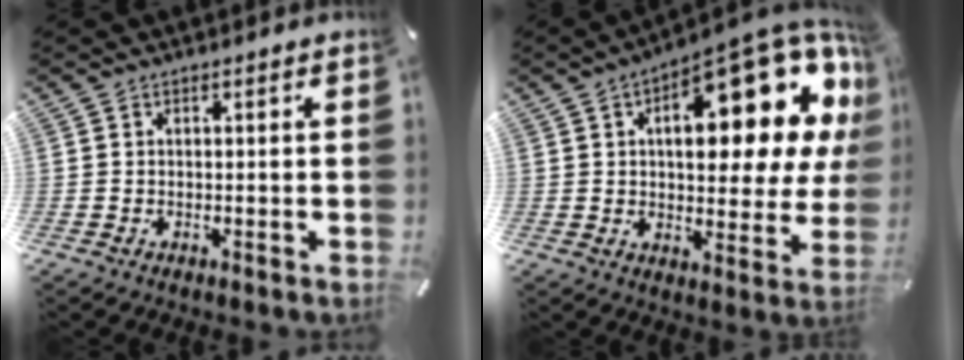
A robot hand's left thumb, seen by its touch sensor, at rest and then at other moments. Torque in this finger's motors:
{"motor_torque": [2.51, 2.50, 1.57, -1.20, 0.36]}